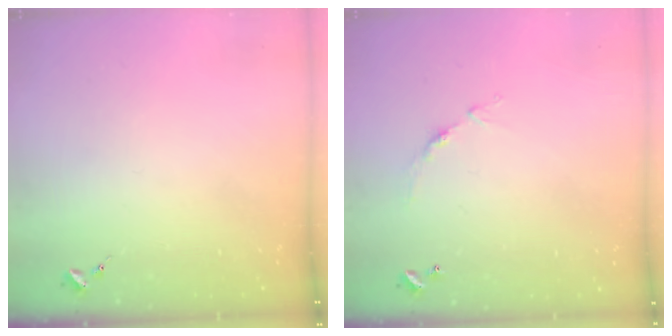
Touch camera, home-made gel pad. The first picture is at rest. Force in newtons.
{"total": 5.1, "press": 5.1, "slide": 0.4}